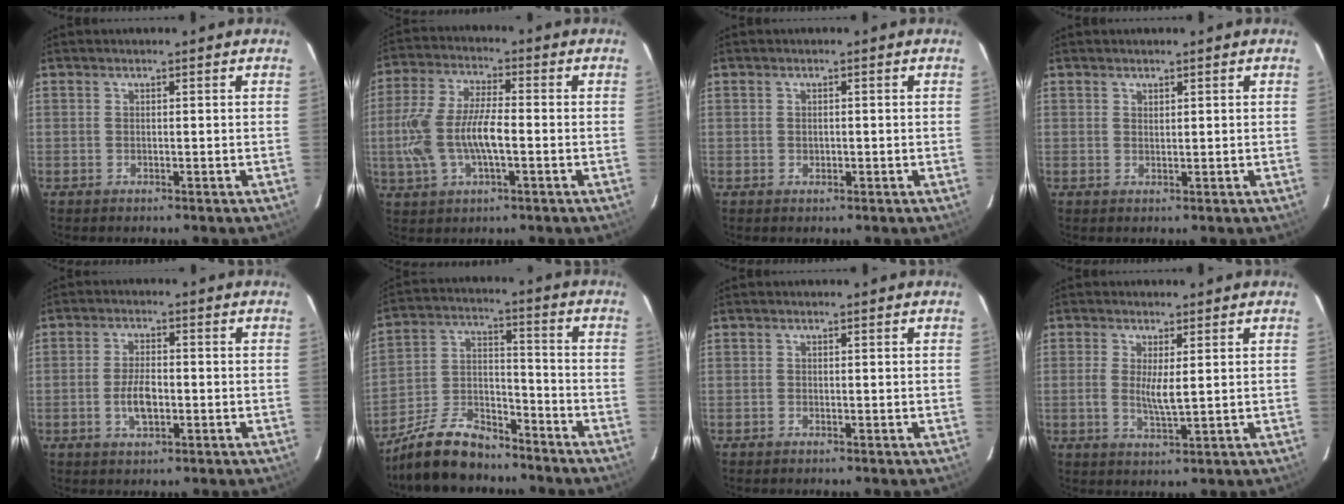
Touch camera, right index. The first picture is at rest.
{"total": 12.5, "force": [-2.2, 4.9, 11.3], "torque": [-0.244, 0.003, -0.041]}
{"total": 0.9, "force": [-0.2, 0.8, 0.4], "torque": [-0.004, 0.000, -0.002]}
{"total": 0.7, "force": [0.6, 0.3, 0.2], "torque": [-0.003, 0.001, 0.012]}
{"total": 5.4, "force": [-1.4, 2.5, 4.5], "torque": [-0.091, 0.001, -0.024]}
{"total": 13.4, "force": [-10.7, 5.6, 5.7], "torque": [-0.132, 0.019, -0.188]}
{"total": 0.0}
{"total": 4.2, "force": [0.4, 0.9, 4.1], "torque": [-0.082, -0.006, 0.005]}